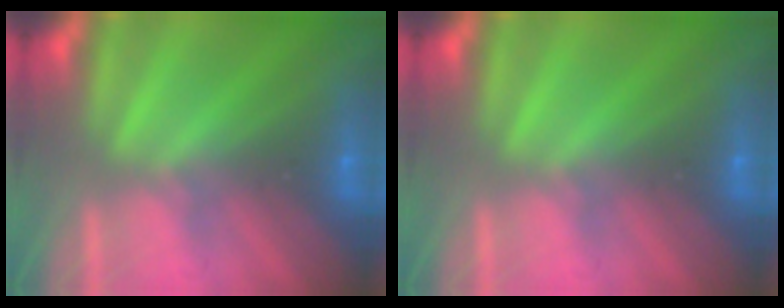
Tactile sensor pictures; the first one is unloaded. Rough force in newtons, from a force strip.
{"total": 0.0}